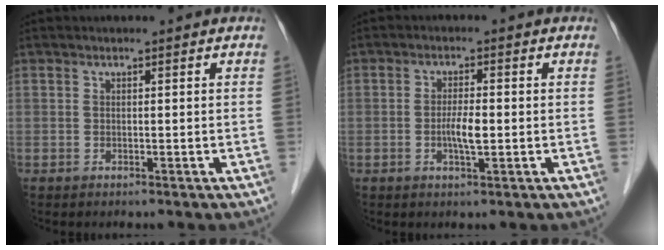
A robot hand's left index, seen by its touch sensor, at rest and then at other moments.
{"total": 3.4, "force": [-0.6, 0.6, 3.2], "torque": [-0.065, -0.001, -0.010]}